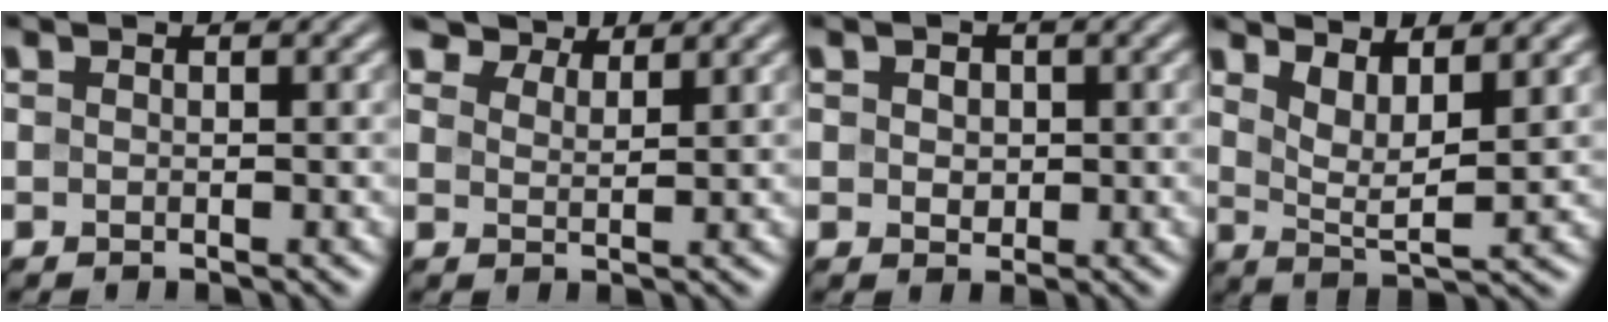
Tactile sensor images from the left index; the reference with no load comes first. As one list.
[{"total": 4.4, "force": [4.1, 1.1, 1.1], "torque": [-0.027, -0.004, 0.077]}, {"total": 1.9, "force": [0.4, 1.5, 1.0], "torque": [-0.012, 0.010, 0.002]}, {"total": 4.1, "force": [2.5, 1.1, 3.1], "torque": [-0.062, -0.011, 0.051]}]